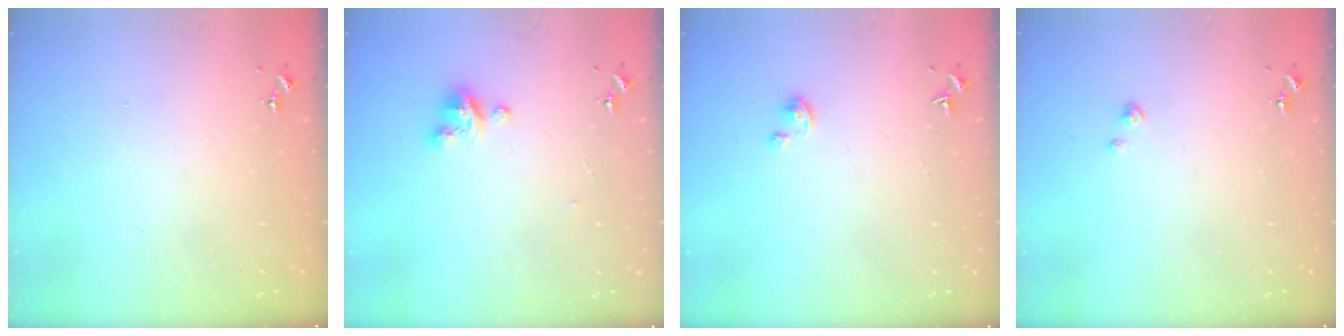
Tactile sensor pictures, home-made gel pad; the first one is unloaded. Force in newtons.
{"total": 4.6, "press": 4.6, "slide": 0.3}
{"total": 2.7, "press": 2.7, "slide": 0.3}
{"total": 1.6, "press": 1.6, "slide": 0.2}